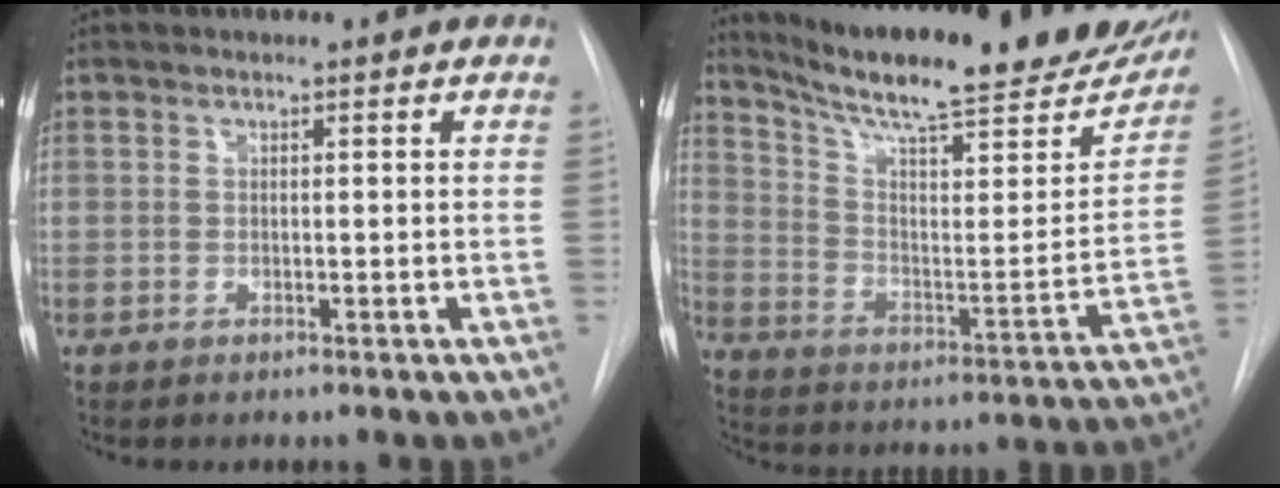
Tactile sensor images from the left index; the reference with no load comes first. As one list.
[{"total": 28.9, "force": [23.8, 4.7, 15.8], "torque": [-0.241, -0.052, 0.324]}]